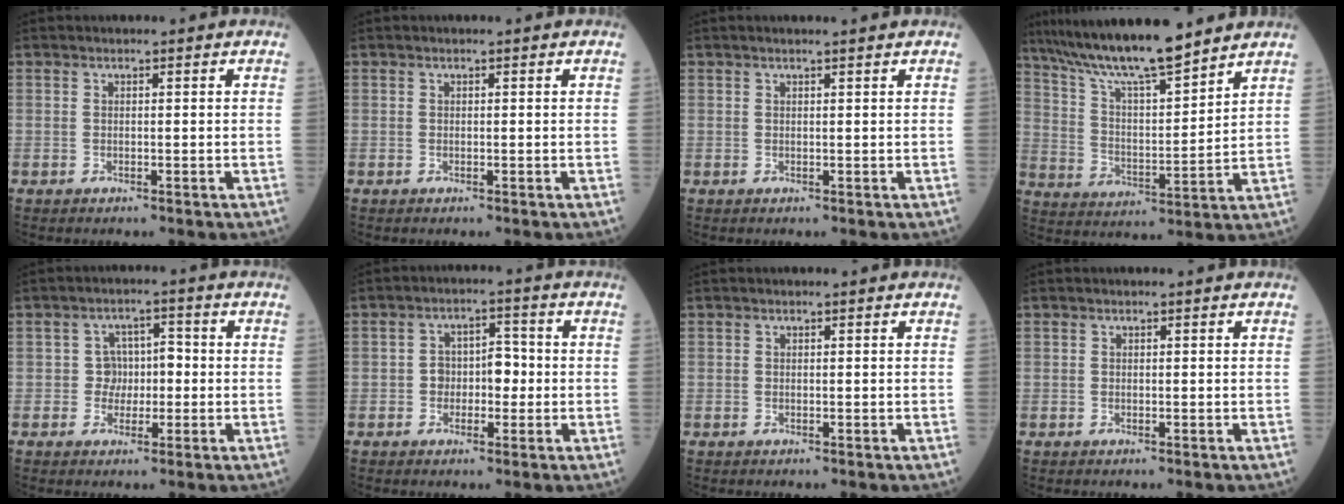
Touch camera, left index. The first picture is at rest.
{"total": 0.0}
{"total": 2.0, "force": [1.7, -0.3, 1.0], "torque": [-0.014, 0.010, 0.025]}
{"total": 15.8, "force": [13.3, 1.5, 8.4], "torque": [-0.152, 0.011, 0.240]}
{"total": 3.8, "force": [-0.6, 3.4, 1.7], "torque": [-0.017, 0.015, -0.013]}
{"total": 4.8, "force": [-0.7, 2.9, 3.8], "torque": [-0.059, 0.021, -0.012]}
{"total": 0.0}
{"total": 0.0}